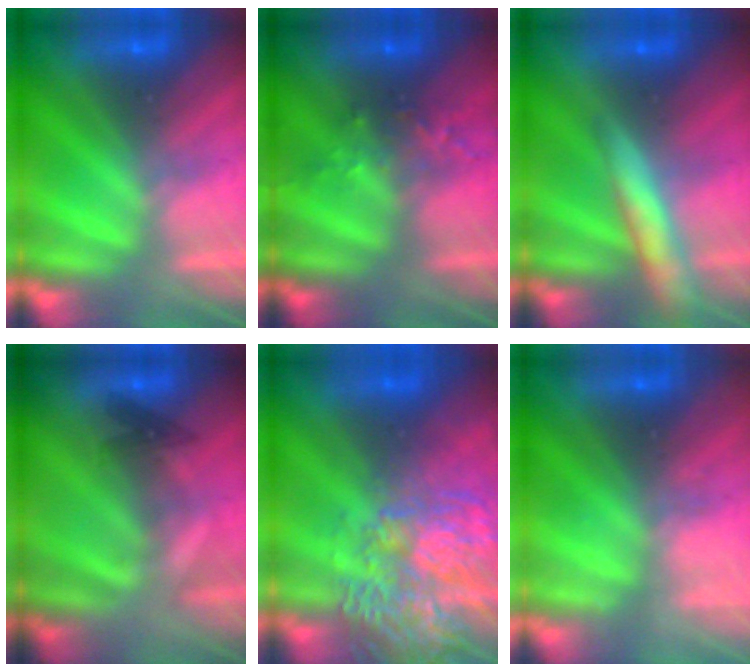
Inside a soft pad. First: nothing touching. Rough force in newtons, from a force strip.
{"total": 2.6}
{"total": 7.5}
{"total": 2.2}
{"total": 6.6}
{"total": 2.2}